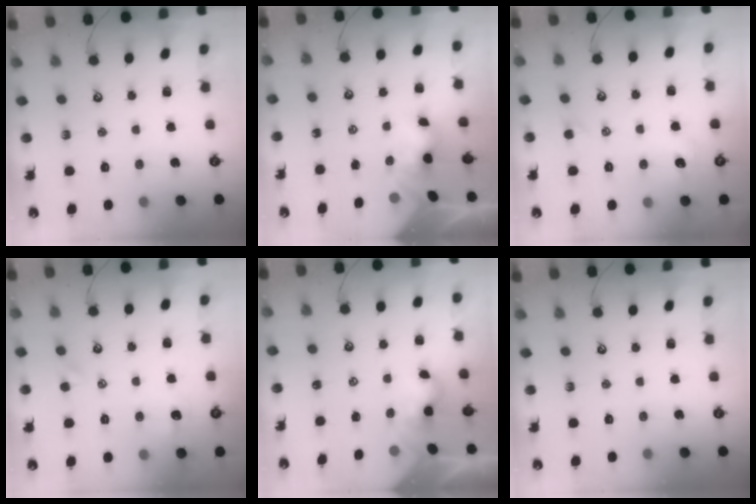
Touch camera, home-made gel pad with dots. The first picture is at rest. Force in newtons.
{"total": 3.0, "press": 2.9, "slide": 0.6}
{"total": 1.5, "press": 1.3, "slide": 0.6}
{"total": 0.7, "press": 0.4, "slide": 0.5}
{"total": 2.2, "press": 2.2, "slide": 0.2}
{"total": 0.0}